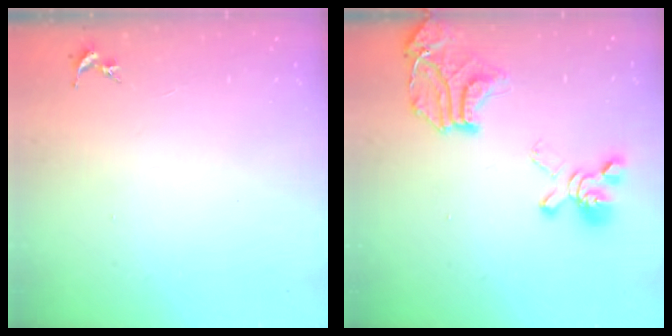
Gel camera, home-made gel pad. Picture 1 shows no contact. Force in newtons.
{"total": 20.9, "press": 20.8, "slide": 2.0}